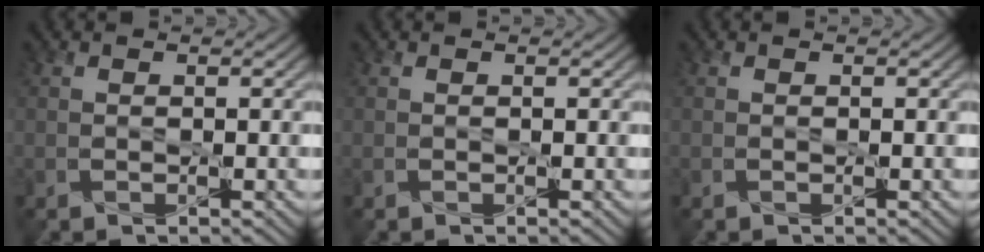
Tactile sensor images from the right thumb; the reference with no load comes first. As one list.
[{"total": 0.0}, {"total": 0.0}]